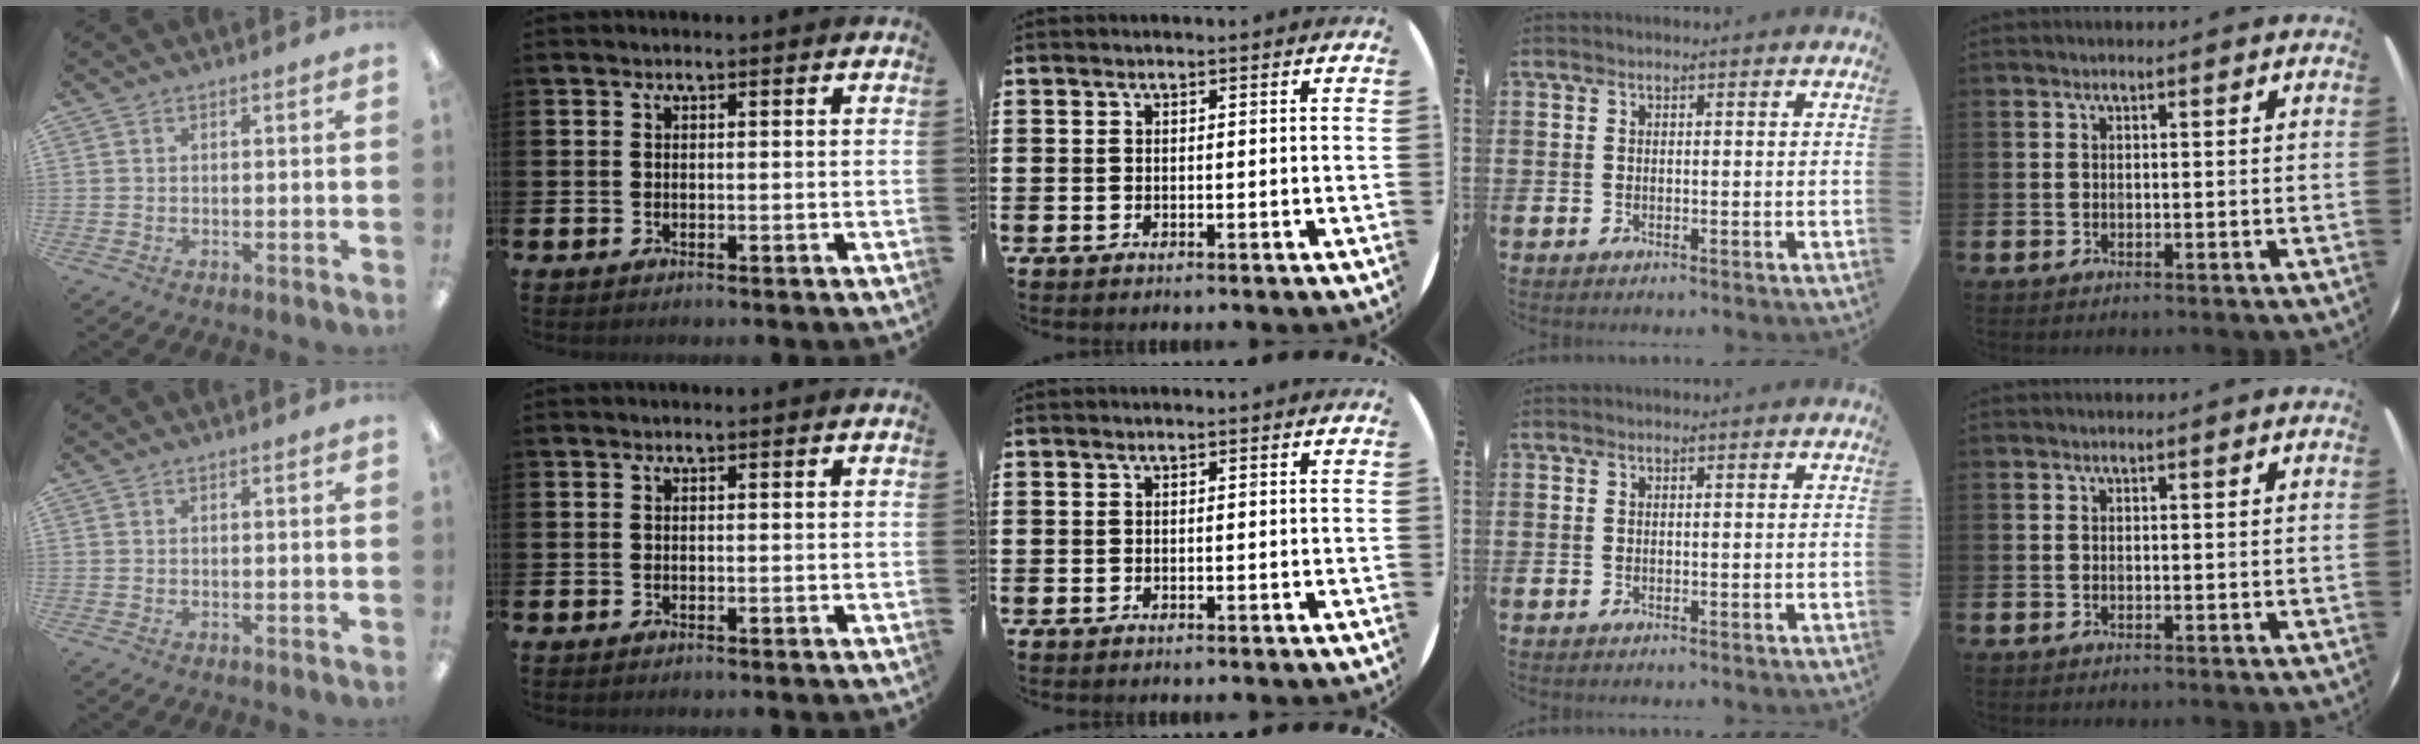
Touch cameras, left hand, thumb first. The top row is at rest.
{}